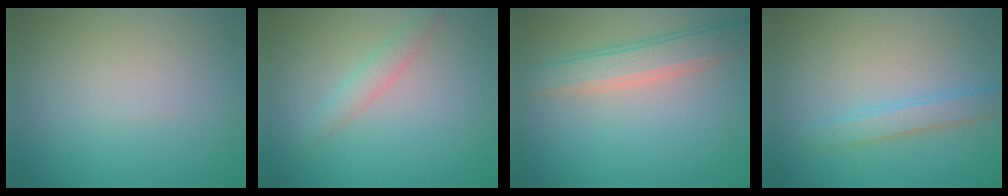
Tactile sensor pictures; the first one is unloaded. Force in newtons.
{"total": 1.6, "press": 1.6, "slide": 0.2}
{"total": 3.6, "press": 3.6, "slide": 0.1}
{"total": 2.1, "press": 2.1, "slide": 0.1}